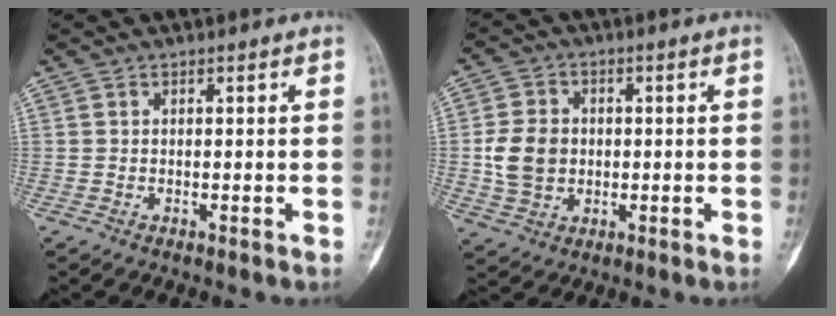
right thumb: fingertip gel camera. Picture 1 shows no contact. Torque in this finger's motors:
{"motor_torque": [1.00, 0.94, 0.26, -0.77, 0.14]}